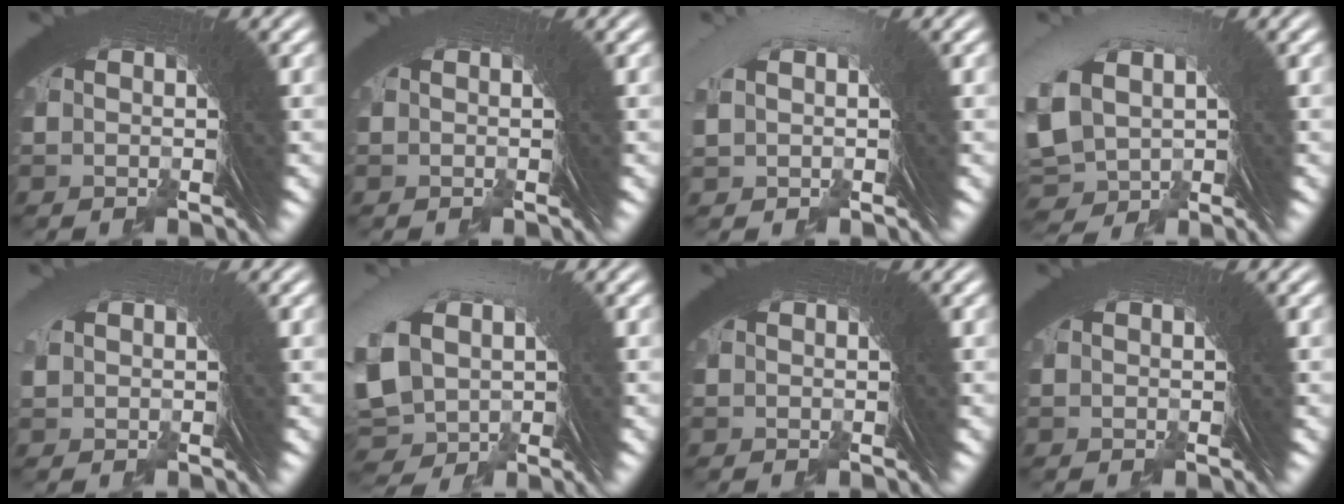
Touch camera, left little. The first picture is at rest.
{"total": 1.3, "force": [-0.4, -0.9, -0.8], "torque": [0.018, 0.005, -0.006]}
{"total": 1.1, "force": [0.7, 0.3, 0.8], "torque": [-0.023, 0.022, 0.010]}
{"total": 5.4, "force": [-0.3, 4.6, 2.9], "torque": [-0.094, -0.008, 0.006]}
{"total": 0.9, "force": [-0.1, -0.7, -0.6], "torque": [0.003, 0.007, 0.003]}
{"total": 5.9, "force": [-0.7, 5.1, 3.0], "torque": [-0.094, -0.012, -0.001]}
{"total": 0.0}
{"total": 0.9, "force": [-0.3, -0.7, -0.5], "torque": [0.013, 0.004, -0.006]}